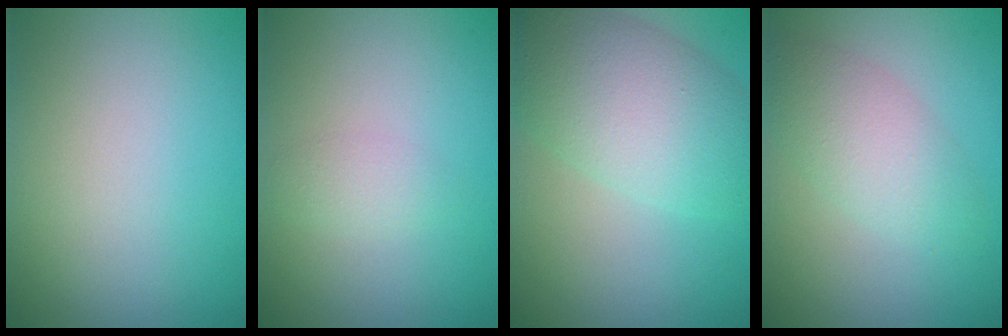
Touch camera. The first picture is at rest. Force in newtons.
{"total": 1.2, "press": 1.2, "slide": 0.1}
{"total": 7.4, "press": 7.3, "slide": 0.4}
{"total": 3.6, "press": 3.6, "slide": 0.0}